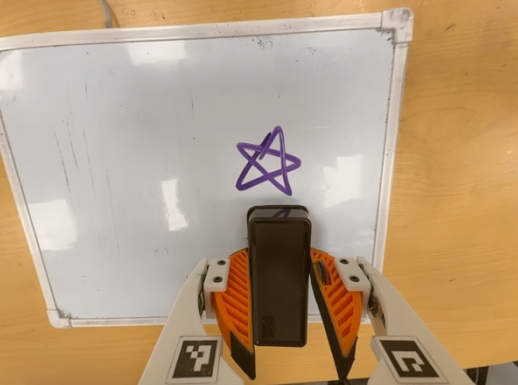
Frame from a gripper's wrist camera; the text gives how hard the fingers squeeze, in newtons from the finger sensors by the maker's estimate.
{"total": 4.8, "left": 3.5, "right": 6.1}